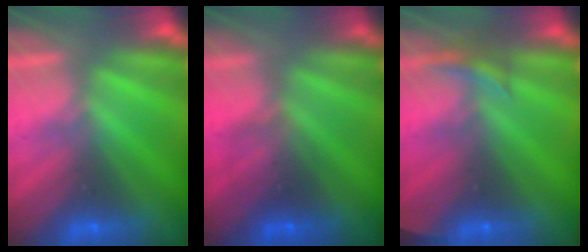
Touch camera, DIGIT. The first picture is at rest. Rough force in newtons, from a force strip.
{"total": 1.7}
{"total": 2.8}